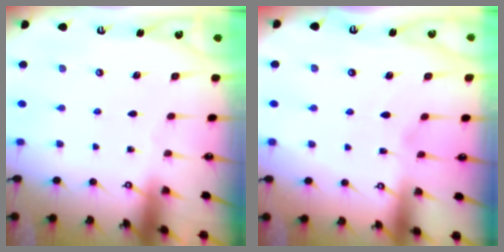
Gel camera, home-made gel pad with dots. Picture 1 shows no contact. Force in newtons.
{"total": 0.9, "press": 0.1, "slide": 0.9}